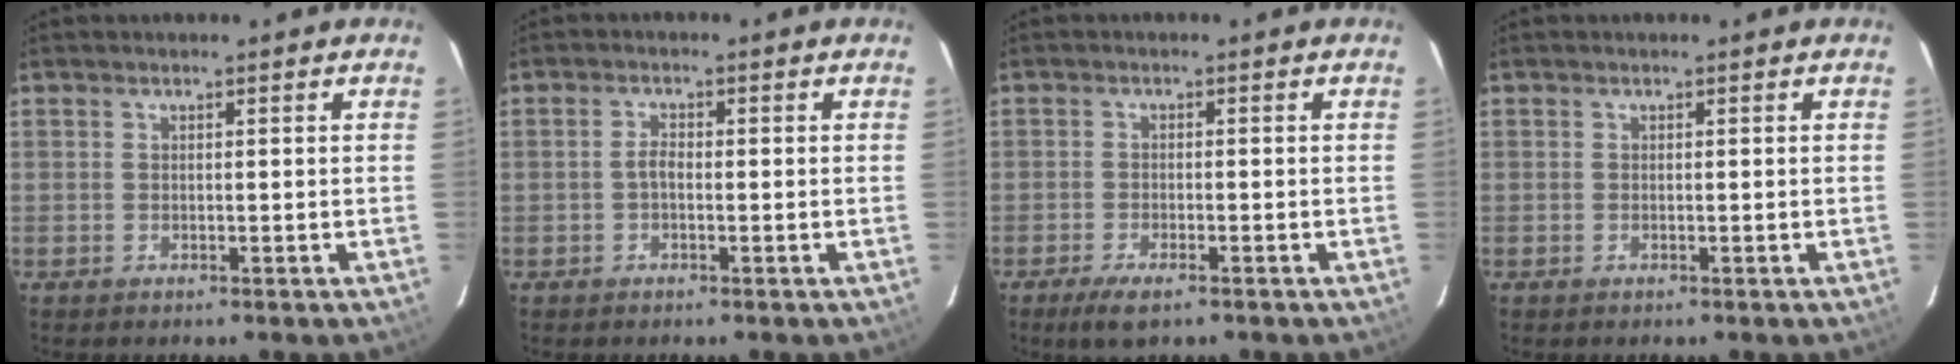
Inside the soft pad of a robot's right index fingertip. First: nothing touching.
{"total": 1.7, "force": [-0.4, 0.9, 1.4], "torque": [-0.029, 0.007, -0.010]}
{"total": 4.6, "force": [-3.2, 1.2, 3.1], "torque": [-0.073, -0.014, -0.059]}
{"total": 0.0}